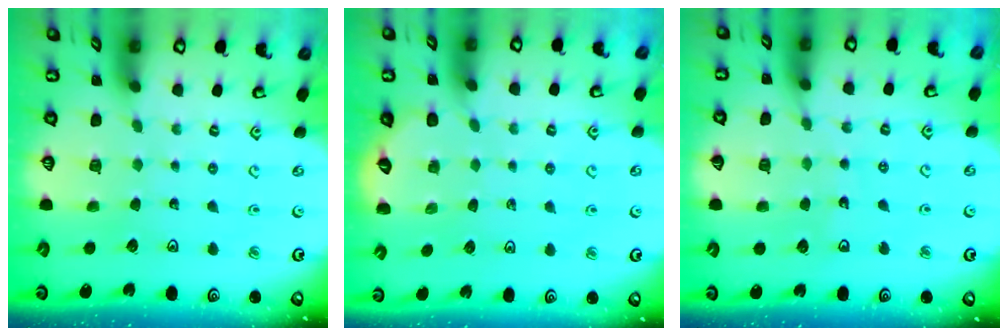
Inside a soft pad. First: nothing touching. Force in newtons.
{"total": 2.8, "press": 2.2, "slide": 1.8}
{"total": 7.1, "press": 6.6, "slide": 2.6}